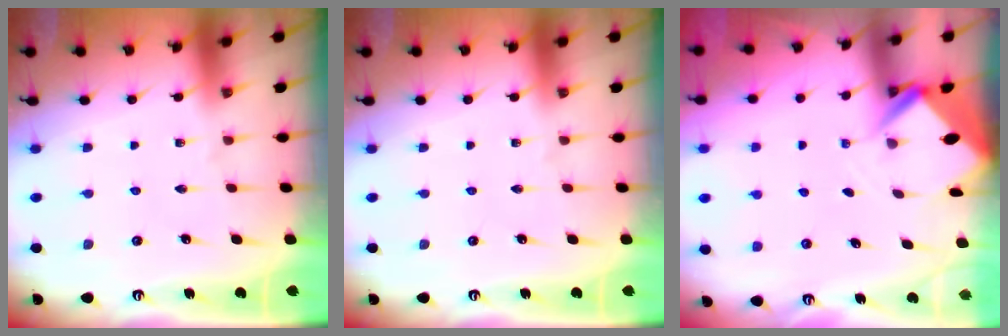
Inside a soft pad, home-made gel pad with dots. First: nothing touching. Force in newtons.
{"total": 0.0}
{"total": 2.7, "press": 2.7, "slide": 0.1}